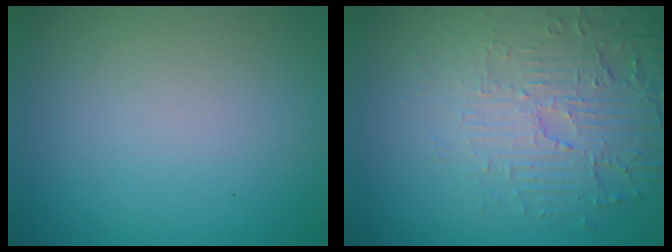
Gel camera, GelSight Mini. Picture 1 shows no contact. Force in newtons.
{"total": 5.5, "press": 3.5, "slide": 4.2}